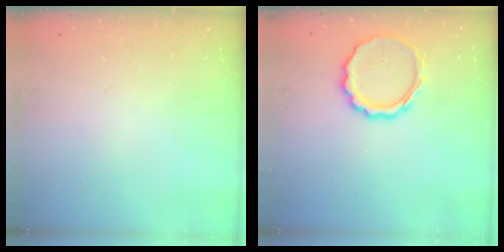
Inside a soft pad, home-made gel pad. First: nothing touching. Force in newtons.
{"total": 7.8, "press": 7.7, "slide": 1.4}